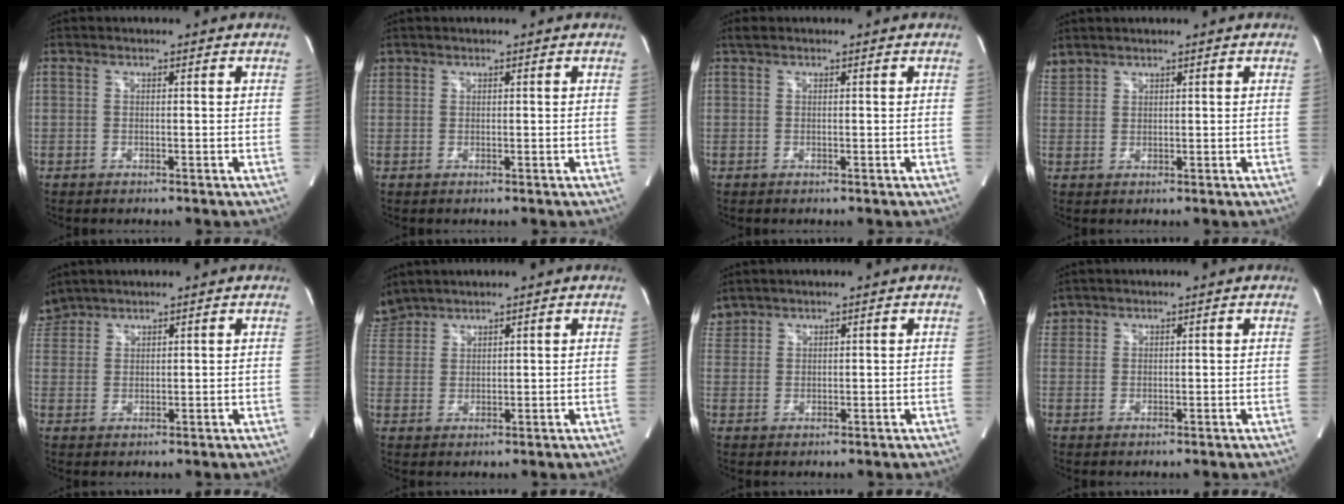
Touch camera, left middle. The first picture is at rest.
{"total": 1.4, "force": [1.0, 0.9, 0.0], "torque": [0.003, 0.014, 0.020]}
{"total": 1.1, "force": [0.8, 0.3, 0.6], "torque": [-0.016, 0.015, 0.016]}
{"total": 2.3, "force": [2.3, 0.4, 0.2], "torque": [-0.014, 0.019, 0.053]}
{"total": 3.7, "force": [3.6, 0.8, -0.3], "torque": [-0.003, 0.015, 0.078]}
{"total": 4.4, "force": [4.3, 0.8, -0.2], "torque": [-0.006, 0.015, 0.094]}
{"total": 2.7, "force": [2.5, 0.8, -0.1], "torque": [-0.001, 0.017, 0.053]}
{"total": 1.9, "force": [1.6, 1.0, -0.2], "torque": [0.005, 0.013, 0.031]}